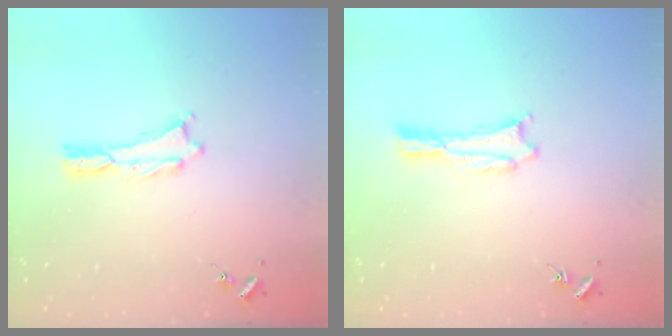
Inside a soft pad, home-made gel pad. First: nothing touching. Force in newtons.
{"total": 0.7, "press": 0.7, "slide": 0.1}